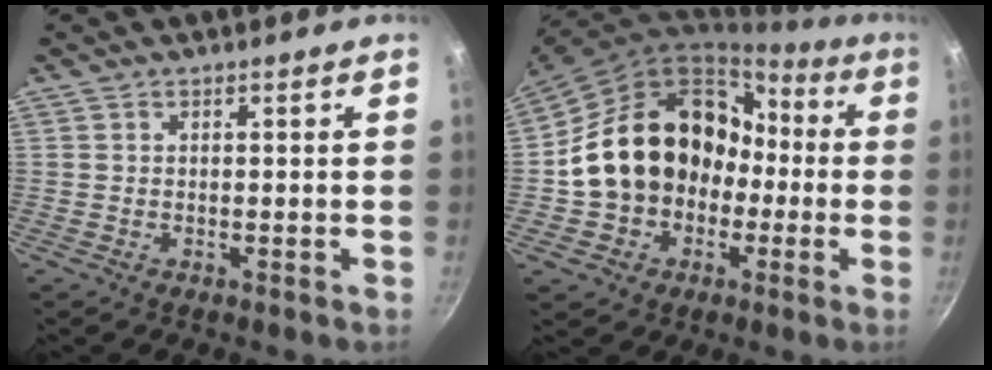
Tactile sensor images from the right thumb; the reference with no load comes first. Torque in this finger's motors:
{"motor_torque": [1.15, 3.86, 1.41, -1.36, 0.25]}